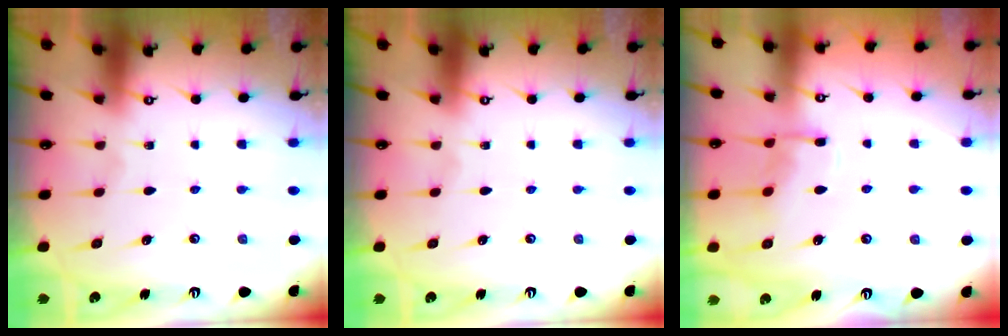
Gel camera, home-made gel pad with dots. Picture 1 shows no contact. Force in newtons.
{"total": 0.0}
{"total": 7.3, "press": 7.2, "slide": 0.7}